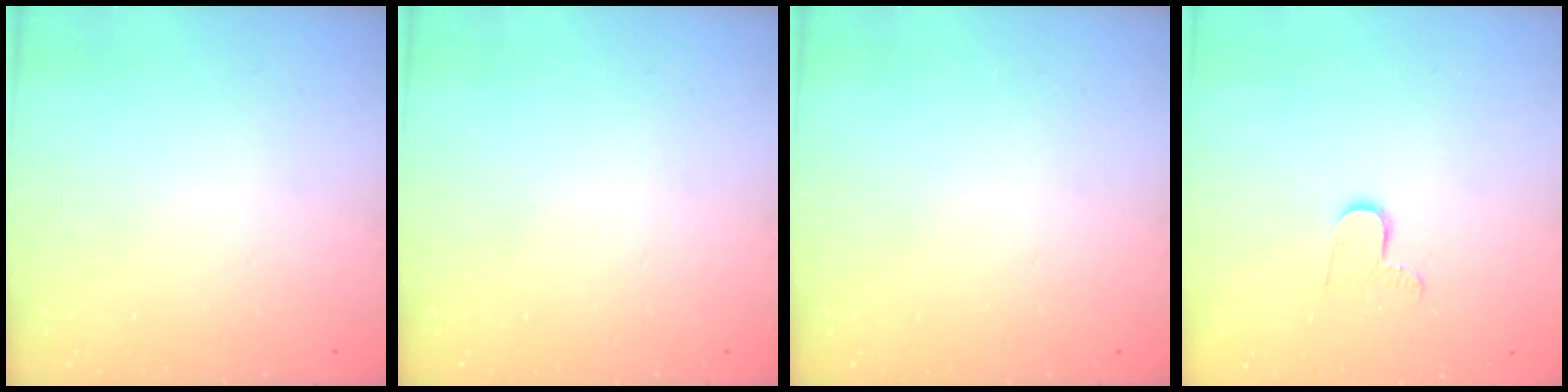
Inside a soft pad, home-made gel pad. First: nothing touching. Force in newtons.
{"total": 0.0}
{"total": 0.0}
{"total": 6.5, "press": 6.4, "slide": 0.6}